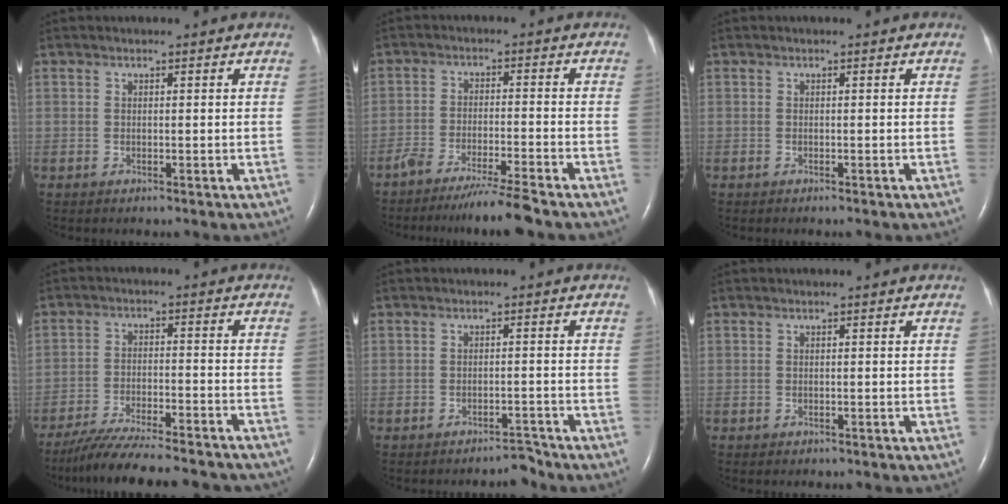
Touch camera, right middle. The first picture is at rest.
{"total": 7.1, "force": [-5.9, -0.9, 3.7], "torque": [-0.057, -0.023, -0.102]}
{"total": 0.0}
{"total": 19.0, "force": [-17.0, 2.5, 8.3], "torque": [-0.134, -0.018, -0.248]}
{"total": 2.1, "force": [-2.1, 0.3, 0.1], "torque": [0.003, -0.006, -0.029]}
{"total": 0.7, "force": [-0.5, 0.3, 0.3], "torque": [-0.012, 0.000, -0.005]}